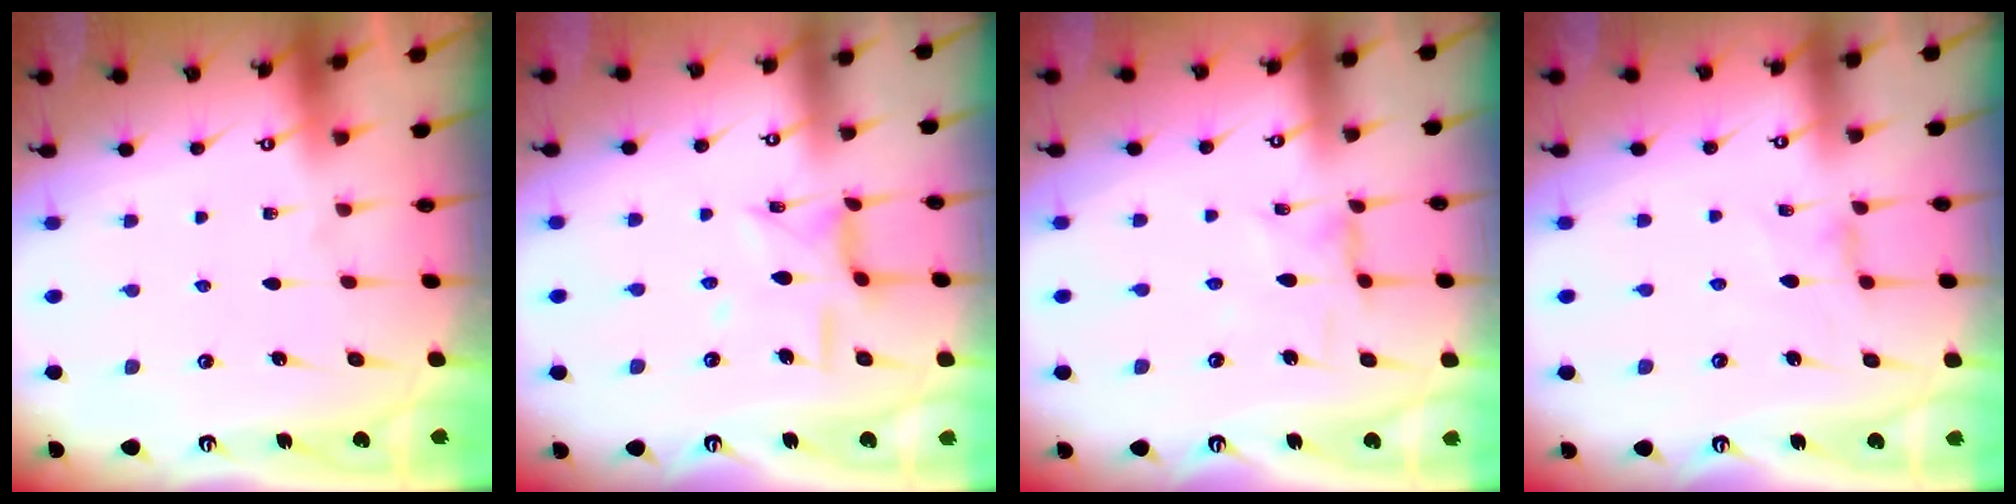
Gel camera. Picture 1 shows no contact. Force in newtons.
{"total": 9.0, "press": 9.0, "slide": 0.6}
{"total": 2.0, "press": 2.0, "slide": 0.2}
{"total": 1.5, "press": 1.4, "slide": 0.3}